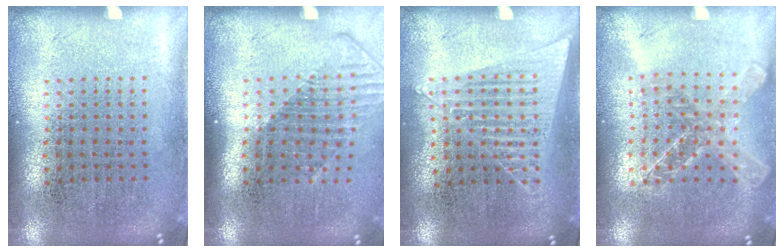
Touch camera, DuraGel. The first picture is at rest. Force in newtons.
{"total": 1.4, "press": 1.1, "slide": 0.9}
{"total": 1.2, "press": 1.2, "slide": 0.4}
{"total": 1.6, "press": 1.4, "slide": 0.7}